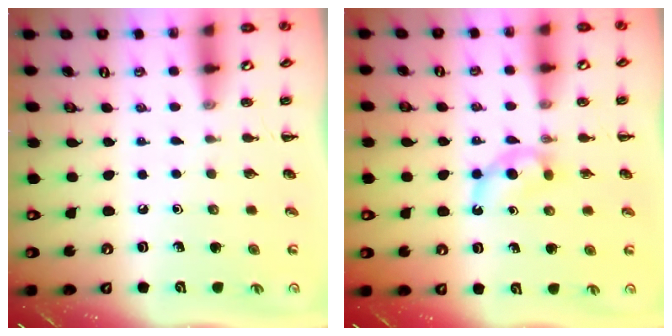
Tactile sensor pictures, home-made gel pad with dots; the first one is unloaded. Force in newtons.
{"total": 4.7, "press": 4.4, "slide": 1.8}